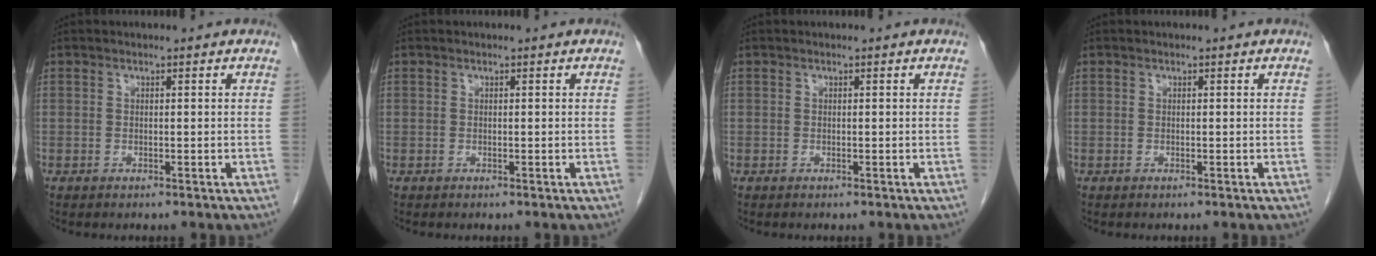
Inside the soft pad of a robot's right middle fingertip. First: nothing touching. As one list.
[{"total": 0.0}, {"total": 0.0}, {"total": 0.0}]